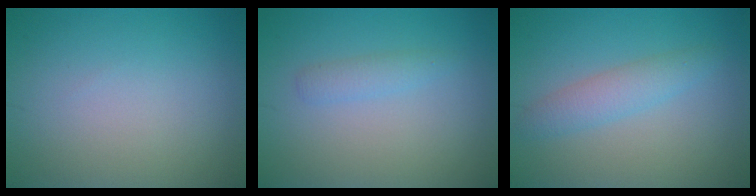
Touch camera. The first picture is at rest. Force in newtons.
{"total": 1.4, "press": 1.4, "slide": 0.1}
{"total": 2.5, "press": 2.5, "slide": 0.1}